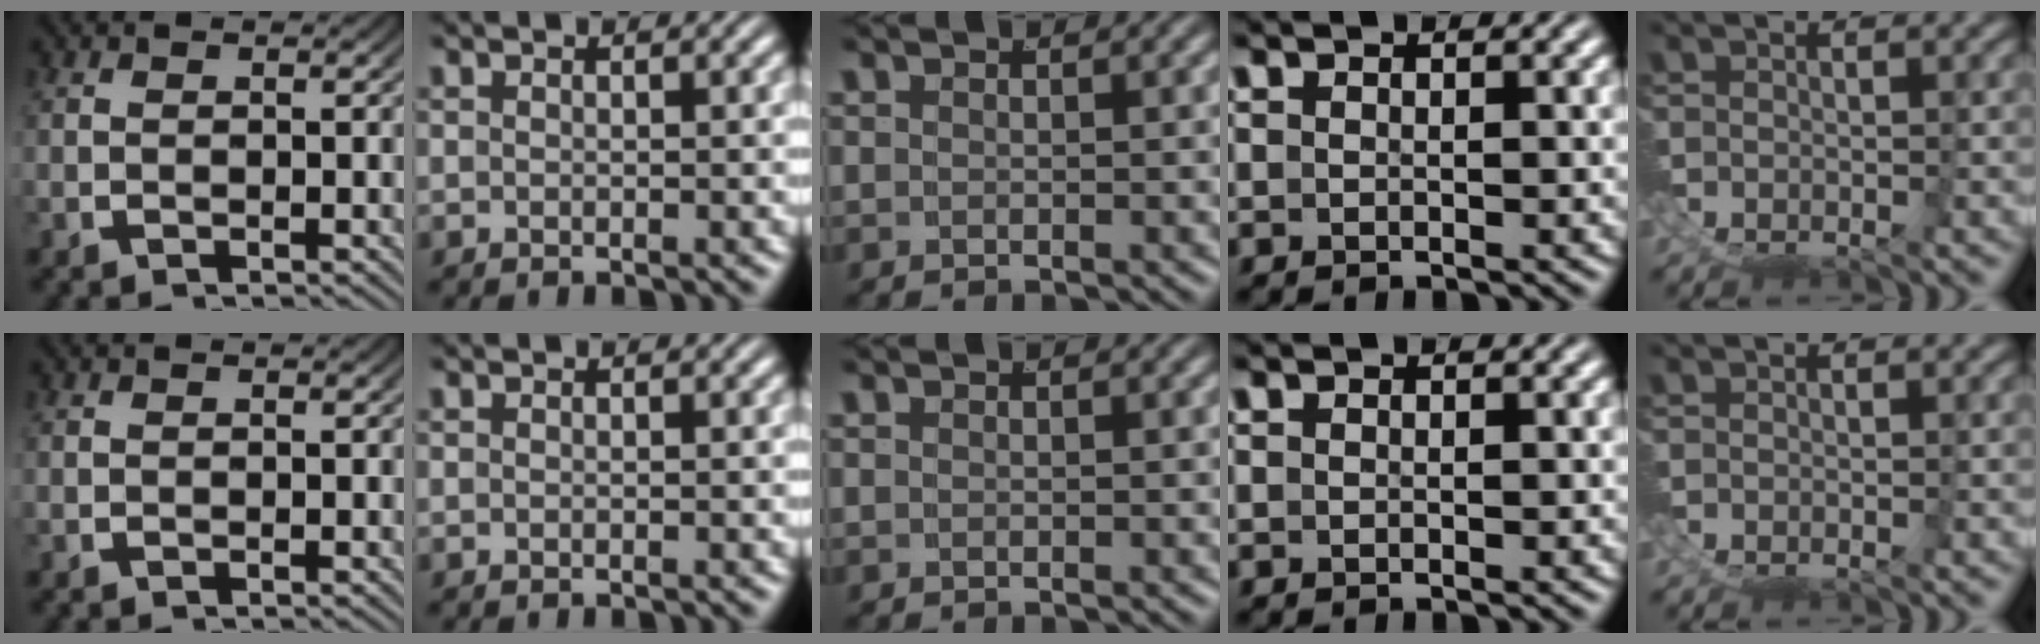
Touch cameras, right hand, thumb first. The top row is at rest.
{}